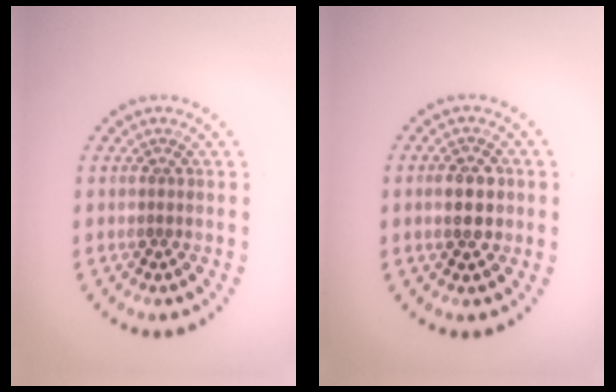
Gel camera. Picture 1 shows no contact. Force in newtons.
{"total": 2.9, "press": 2.9, "slide": 0.1}